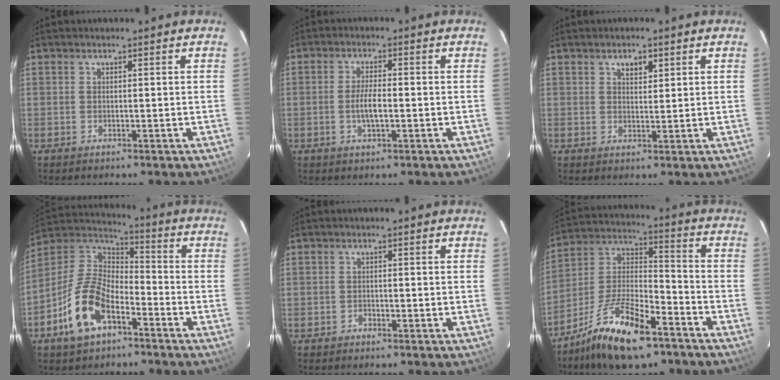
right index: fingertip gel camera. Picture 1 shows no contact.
{"total": 4.1, "force": [-1.0, 1.1, 3.8], "torque": [-0.076, -0.001, -0.016]}
{"total": 2.7, "force": [1.5, 1.5, 1.7], "torque": [-0.023, 0.004, 0.025]}
{"total": 14.4, "force": [-7.4, 7.7, 9.7], "torque": [-0.209, 0.008, -0.137]}
{"total": 0.8, "force": [-0.6, 0.4, 0.0], "torque": [0.000, 0.003, -0.011]}
{"total": 17.2, "force": [-11.1, 6.1, 11.5], "torque": [-0.235, 0.000, -0.203]}